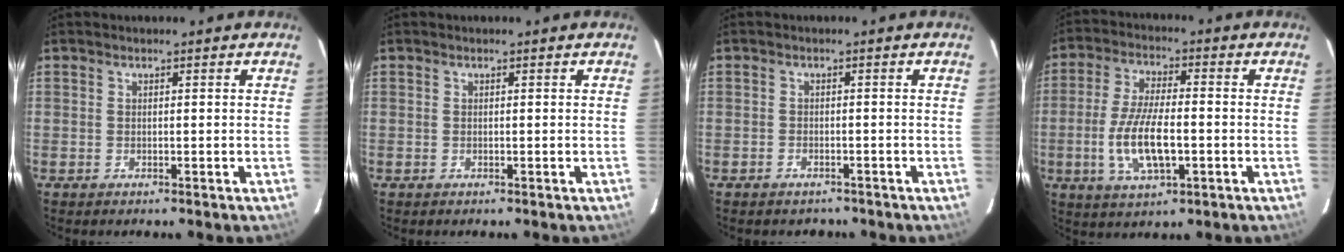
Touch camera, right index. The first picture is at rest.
{"total": 0.0}
{"total": 3.0, "force": [-2.4, 1.7, 0.5], "torque": [-0.013, 0.001, -0.032]}
{"total": 11.0, "force": [-2.6, 3.8, 10.0], "torque": [-0.203, -0.008, -0.047]}